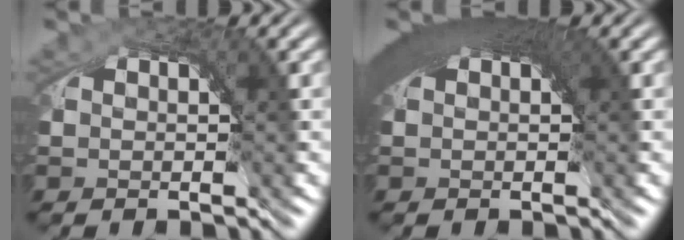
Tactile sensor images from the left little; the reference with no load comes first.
{"total": 6.4, "force": [2.0, 2.3, 5.6], "torque": [-0.068, 0.018, 0.022]}